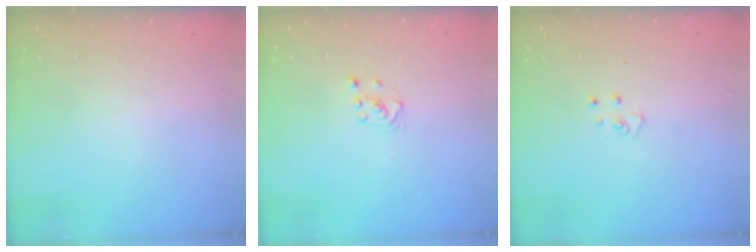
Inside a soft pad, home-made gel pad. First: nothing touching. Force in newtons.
{"total": 2.8, "press": 2.6, "slide": 1.1}
{"total": 4.4, "press": 4.4, "slide": 0.3}